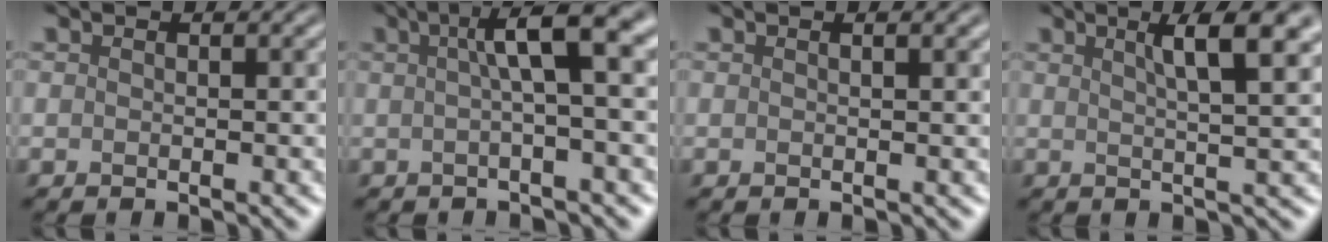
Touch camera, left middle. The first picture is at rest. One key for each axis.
{"total": 6.0, "fx": 1.2, "fy": 1.2, "fz": 5.7, "tx": -0.076, "ty": 0.015, "tz": 0.011}
{"total": 1.8, "fx": 0.9, "fy": 0.7, "fz": 1.4, "tx": -0.013, "ty": -0.005, "tz": -0.002}
{"total": 5.5, "fx": 2.6, "fy": 1.2, "fz": 4.7, "tx": -0.051, "ty": 0.005, "tz": 0.032}